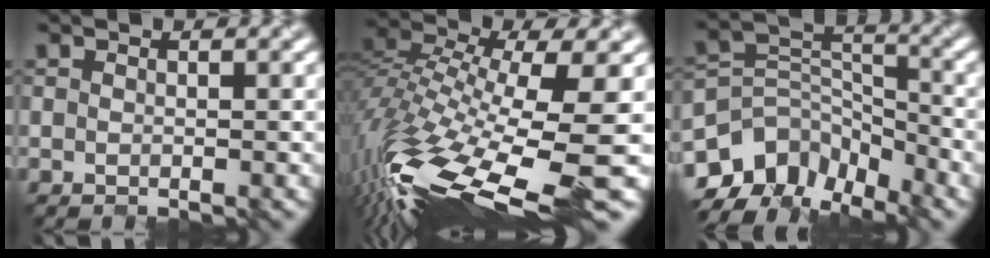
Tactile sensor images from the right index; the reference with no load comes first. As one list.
[{"total": 14.7, "force": [-7.2, 4.1, 12.2], "torque": [-0.265, -0.013, -0.128]}, {"total": 8.6, "force": [-5.7, 5.2, 3.7], "torque": [-0.063, -0.003, -0.117]}]